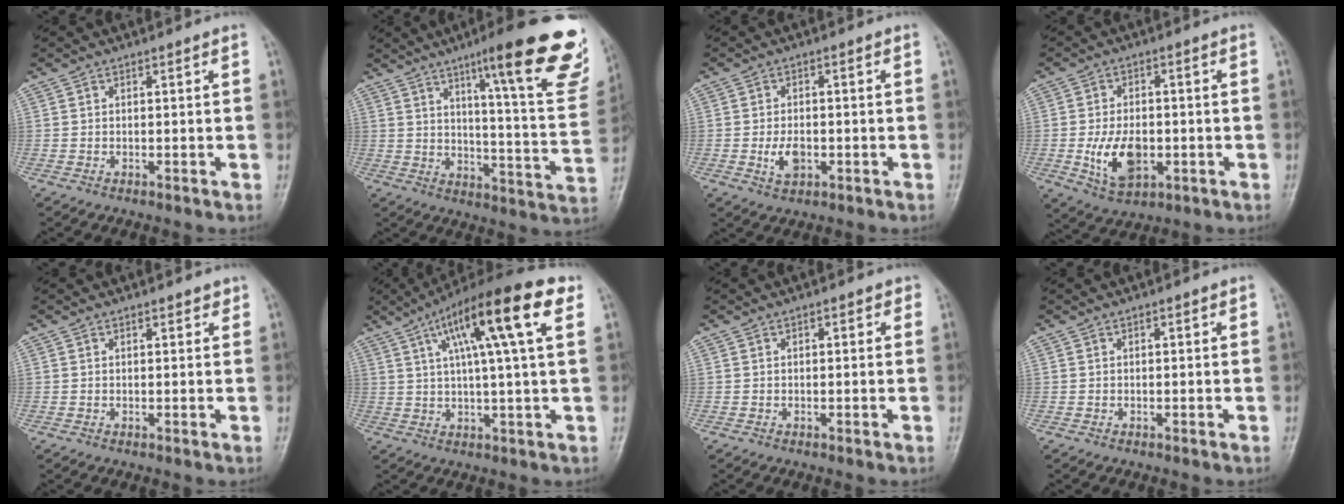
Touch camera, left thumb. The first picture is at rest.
{"total": 25.6, "force": [15.4, 4.1, 20.1], "torque": [-0.244, -0.064, 0.206]}
{"total": 4.0, "force": [-1.2, 2.5, 3.0], "torque": [-0.051, 0.000, -0.018]}
{"total": 9.1, "force": [-2.1, 5.7, 6.9], "torque": [-0.111, -0.001, -0.027]}
{"total": 1.6, "force": [1.2, 0.8, 0.8], "torque": [-0.002, -0.005, 0.011]}
{"total": 17.2, "force": [6.8, 3.0, 15.5], "torque": [-0.244, 0.014, 0.101]}
{"total": 1.9, "force": [0.8, 1.0, 1.3], "torque": [-0.009, 0.001, 0.007]}
{"total": 0.9, "force": [0.3, 0.3, 0.7], "torque": [-0.008, 0.002, 0.003]}